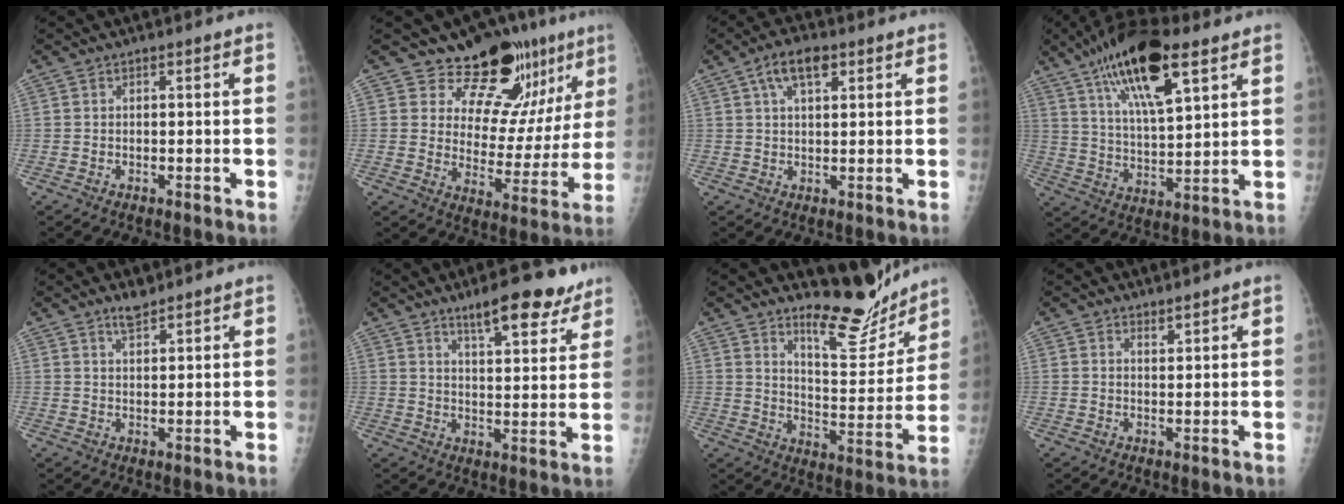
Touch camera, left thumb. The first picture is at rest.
{"total": 14.6, "force": [11.5, 6.4, 6.4], "torque": [-0.038, -0.093, 0.161]}
{"total": 6.5, "force": [3.2, 3.0, 4.8], "torque": [-0.076, 0.001, 0.053]}
{"total": 18.3, "force": [10.1, 6.2, 13.9], "torque": [-0.221, -0.028, 0.178]}
{"total": 3.2, "force": [2.7, 1.0, 1.4], "torque": [-0.016, -0.020, 0.047]}
{"total": 11.7, "force": [8.5, 3.5, 7.3], "torque": [-0.072, -0.046, 0.124]}
{"total": 12.6, "force": [11.4, 3.1, 4.4], "torque": [-0.030, -0.102, 0.181]}
{"total": 1.6, "force": [1.5, 0.4, 0.4], "torque": [0.004, -0.014, 0.024]}